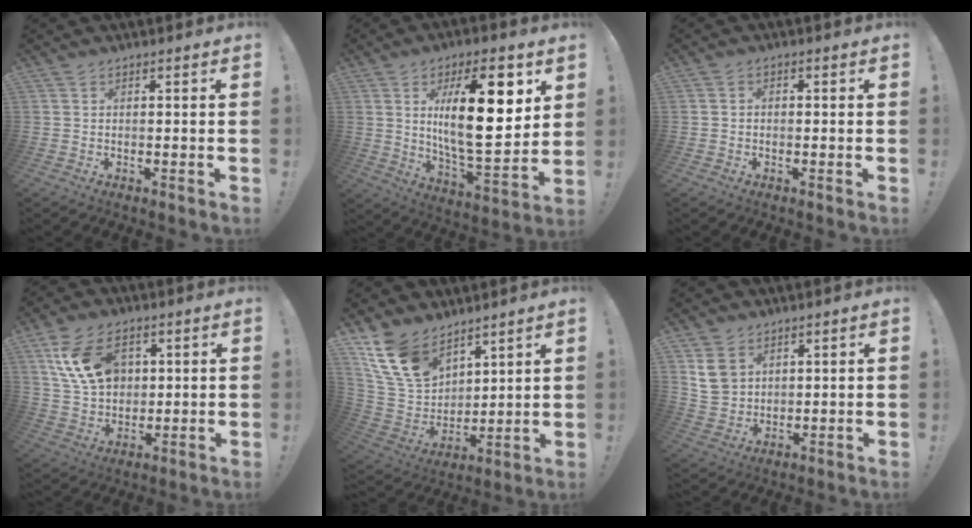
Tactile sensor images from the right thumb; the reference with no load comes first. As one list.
[{"total": 21.5, "force": [6.1, 7.5, 19.2], "torque": [-0.310, -0.028, 0.082]}, {"total": 1.2, "force": [-0.8, 0.7, 0.6], "torque": [-0.009, 0.005, -0.014]}, {"total": 14.7, "force": [5.7, 10.0, 9.1], "torque": [-0.174, -0.010, 0.111]}, {"total": 16.0, "force": [10.9, 9.6, 6.9], "torque": [-0.143, -0.062, 0.214]}, {"total": 8.2, "force": [4.4, 6.3, 2.9], "torque": [-0.049, -0.018, 0.091]}]